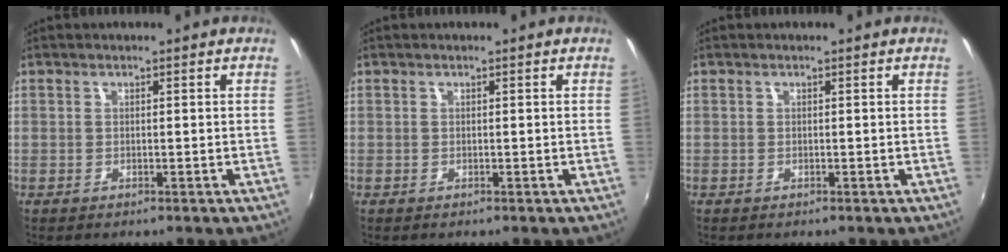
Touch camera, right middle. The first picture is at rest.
{"total": 0.0}
{"total": 0.0}